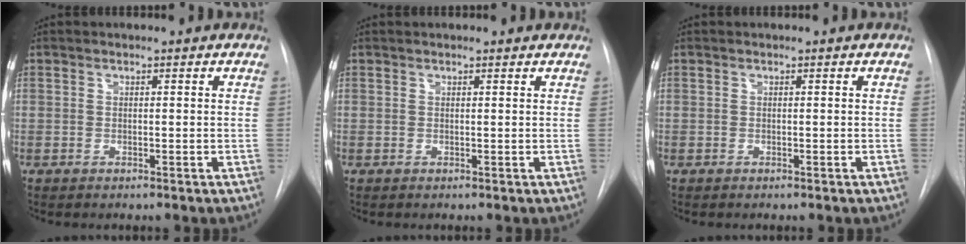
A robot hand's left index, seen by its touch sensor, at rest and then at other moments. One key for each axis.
{"total": 2.6, "fx": 2.4, "fy": 0.5, "fz": 0.8, "tx": -0.013, "ty": 0.020, "tz": 0.022}
{"total": 0.0}